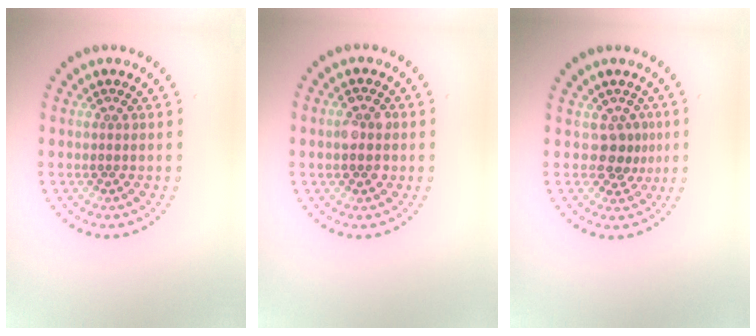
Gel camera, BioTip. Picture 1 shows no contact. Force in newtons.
{"total": 2.4, "press": 2.4, "slide": 0.2}
{"total": 2.2, "press": 1.5, "slide": 1.6}